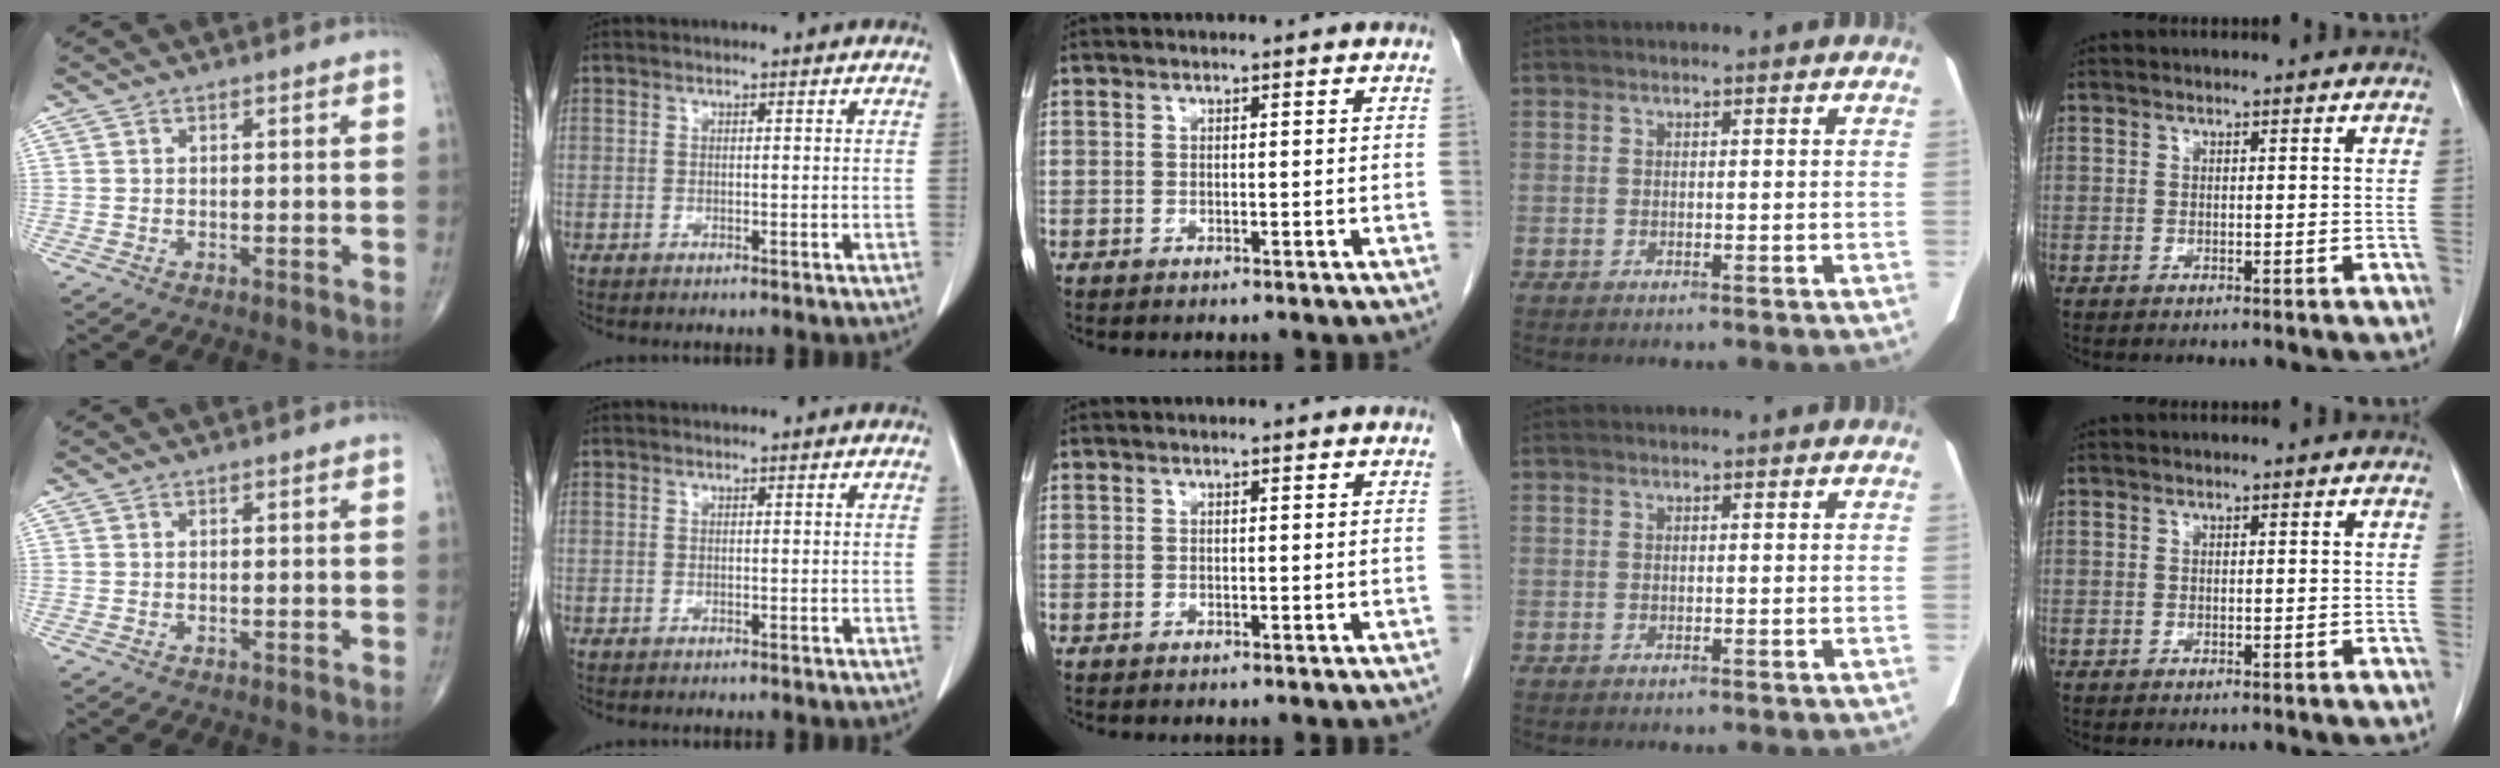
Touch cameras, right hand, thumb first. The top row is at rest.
{}